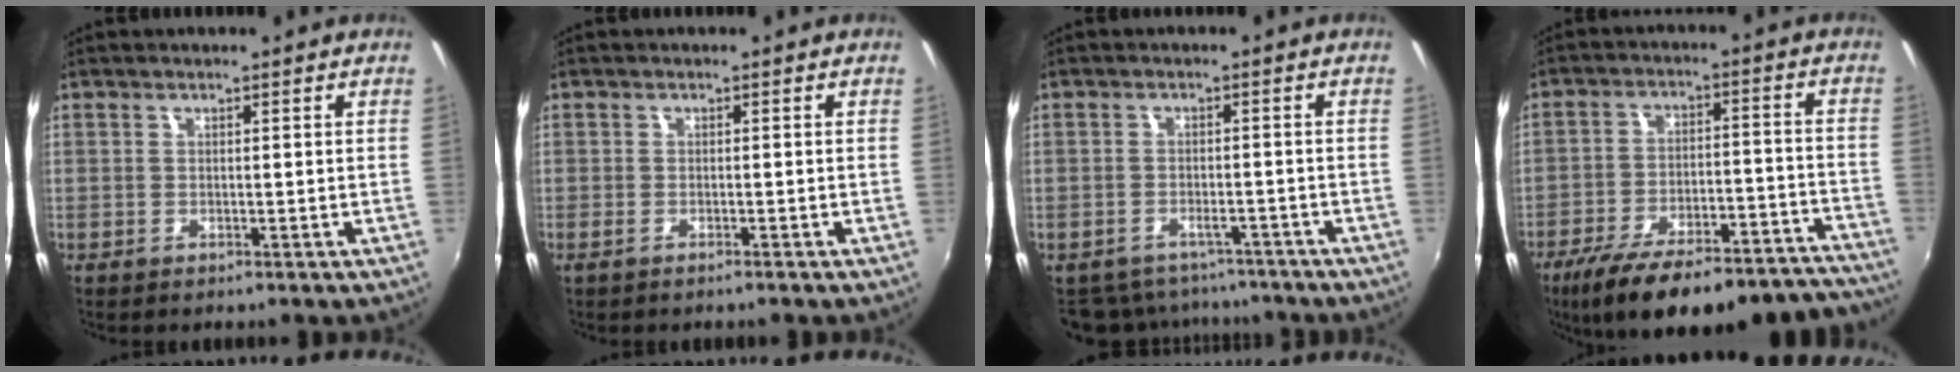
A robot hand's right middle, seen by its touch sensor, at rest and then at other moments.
{"total": 1.2, "force": [-0.9, 0.2, 0.7], "torque": [-0.015, -0.003, -0.017]}
{"total": 10.2, "force": [-8.7, 4.6, 2.5], "torque": [-0.069, 0.000, -0.117]}
{"total": 28.3, "force": [-24.2, 7.4, 12.6], "torque": [-0.203, -0.008, -0.319]}